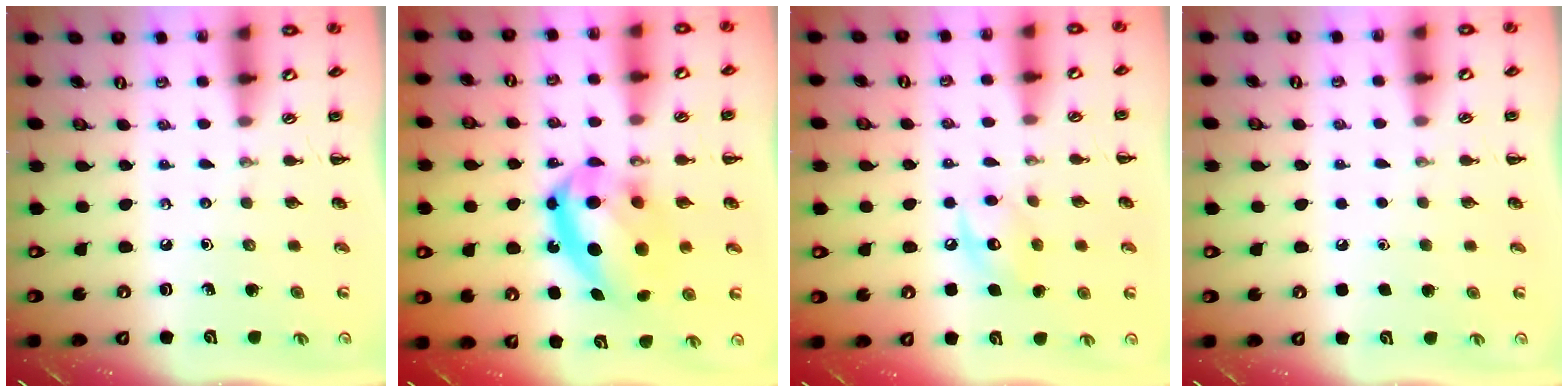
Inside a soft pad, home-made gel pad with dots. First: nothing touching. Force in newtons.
{"total": 16.1, "press": 15.6, "slide": 4.0}
{"total": 8.6, "press": 8.5, "slide": 0.6}
{"total": 1.7, "press": 1.7, "slide": 0.1}